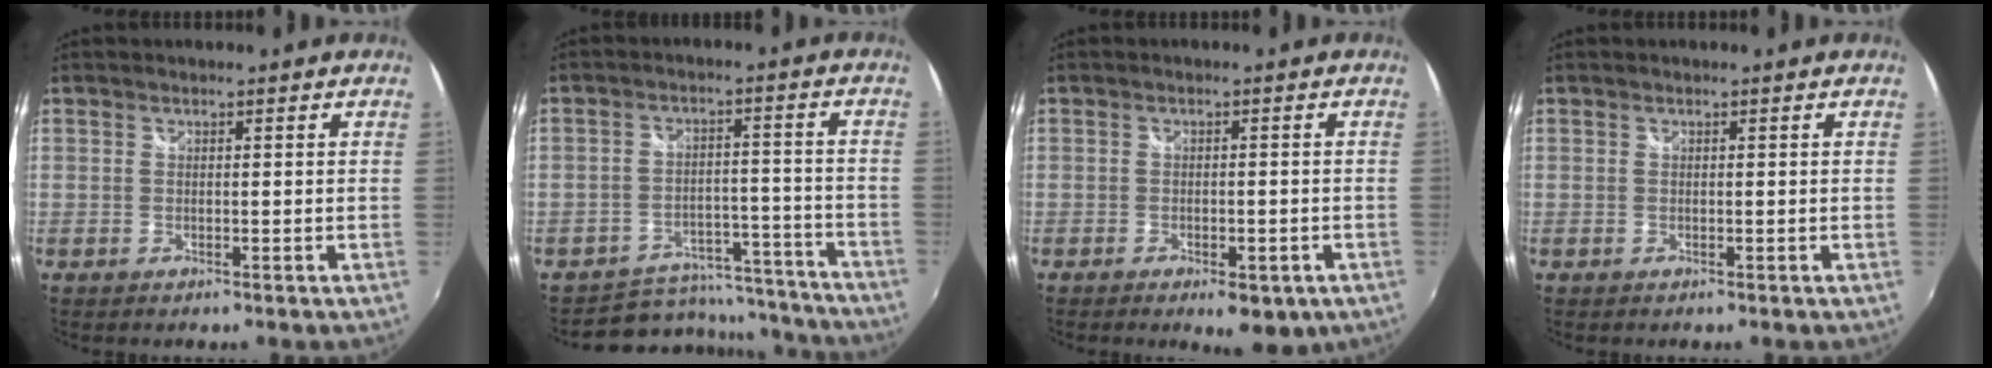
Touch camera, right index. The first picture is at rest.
{"total": 13.8, "force": [-12.0, 6.6, 1.7], "torque": [-0.038, 0.047, -0.149]}
{"total": 6.8, "force": [-4.1, 2.7, 4.7], "torque": [-0.079, -0.016, -0.051]}
{"total": 0.0}